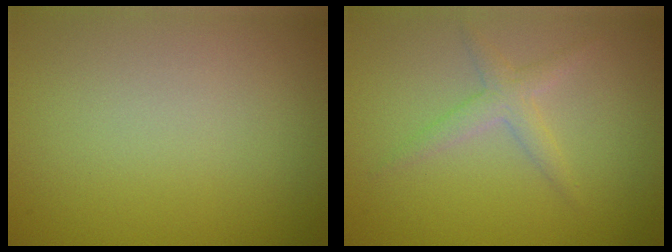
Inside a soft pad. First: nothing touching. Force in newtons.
{"total": 1.9, "press": 1.9, "slide": 0.1}